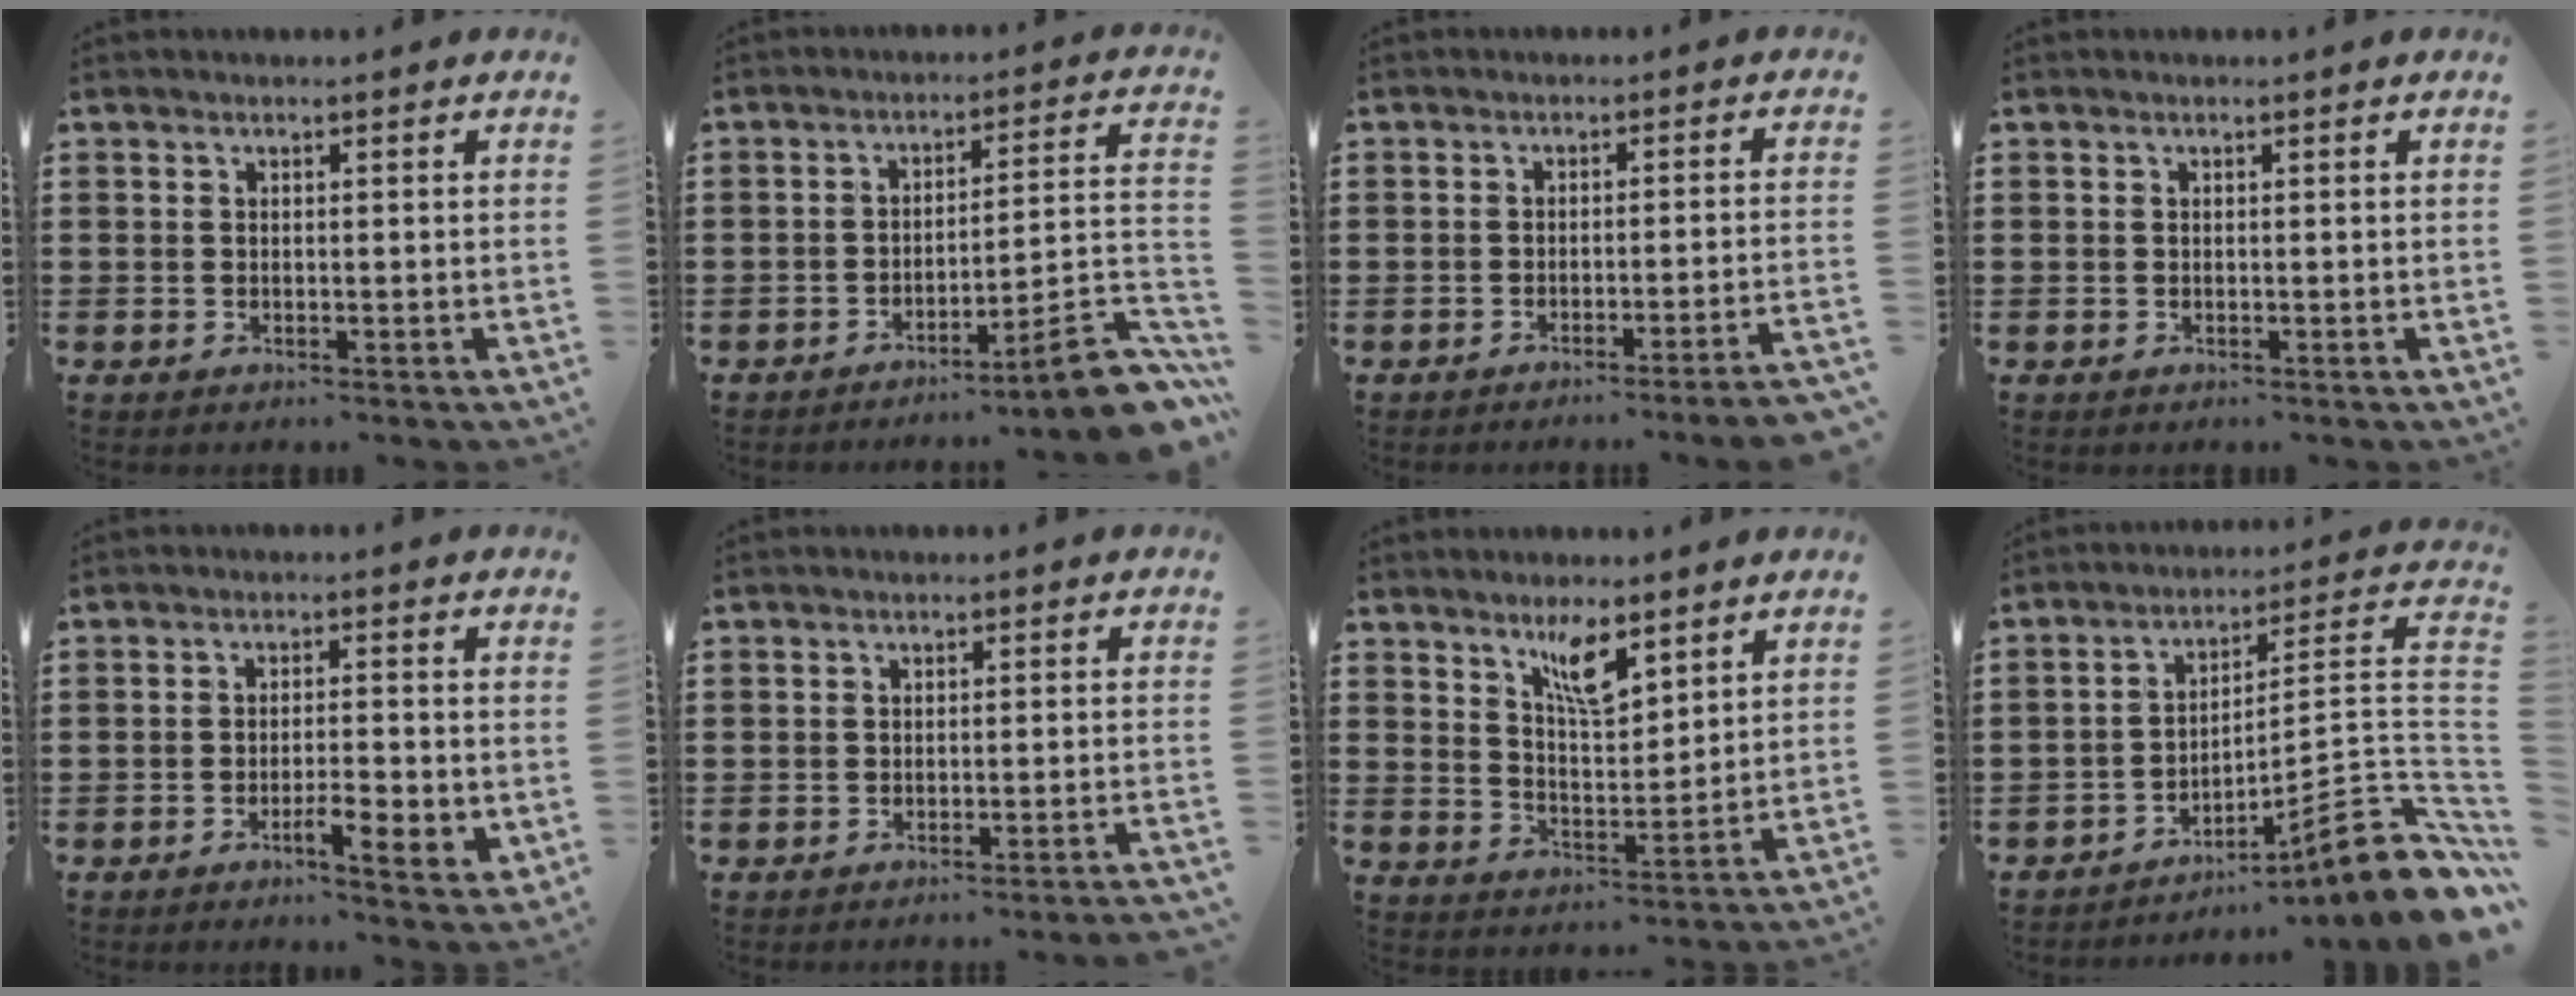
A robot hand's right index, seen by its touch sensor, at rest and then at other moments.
{"total": 9.4, "force": [-6.7, 0.9, 6.6], "torque": [-0.094, 0.014, -0.123]}
{"total": 2.8, "force": [-2.4, -0.6, 1.3], "torque": [-0.021, -0.006, -0.048]}
{"total": 0.0}
{"total": 4.9, "force": [-2.2, 1.1, 4.2], "torque": [-0.065, -0.002, -0.037]}
{"total": 1.7, "force": [-1.5, -0.4, 0.7], "torque": [-0.012, 0.000, -0.029]}
{"total": 6.4, "force": [4.4, 1.8, 4.3], "torque": [-0.080, -0.009, 0.073]}
{"total": 10.5, "force": [-5.4, 0.7, 8.9], "torque": [-0.124, -0.013, -0.105]}